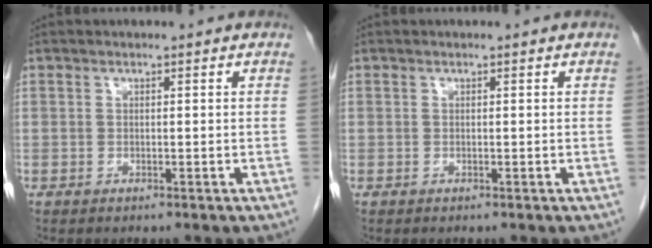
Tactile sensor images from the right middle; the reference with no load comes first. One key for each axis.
{"total": 0.0}